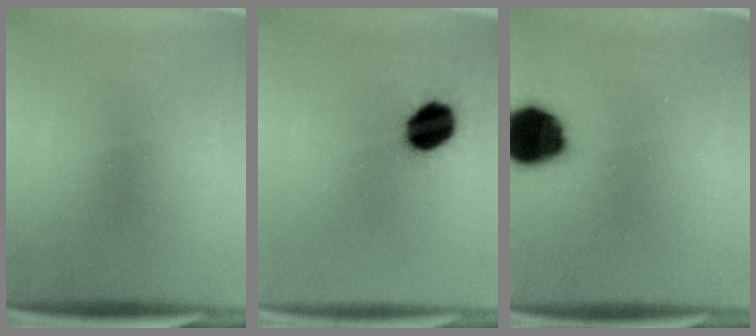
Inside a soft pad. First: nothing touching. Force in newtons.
{"total": 9.8}
{"total": 14.0}